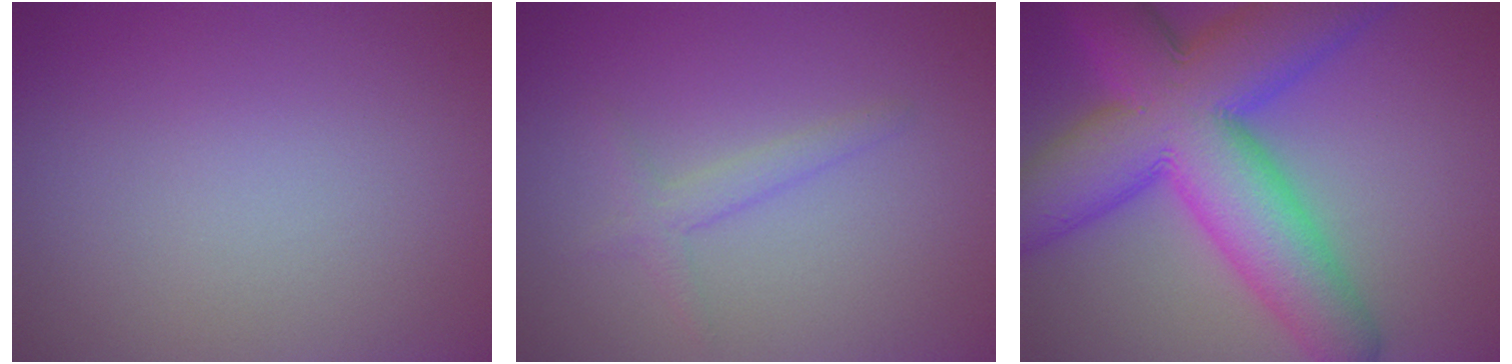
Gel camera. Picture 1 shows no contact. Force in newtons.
{"total": 1.6, "press": 1.6, "slide": 0.1}
{"total": 14.6, "press": 14.6, "slide": 0.3}